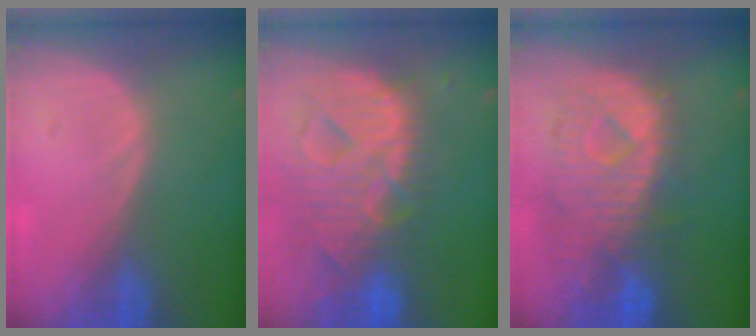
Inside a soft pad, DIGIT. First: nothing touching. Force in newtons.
{"total": 13.5, "press": 11.5, "slide": 7.1}
{"total": 10.7, "press": 9.5, "slide": 4.9}